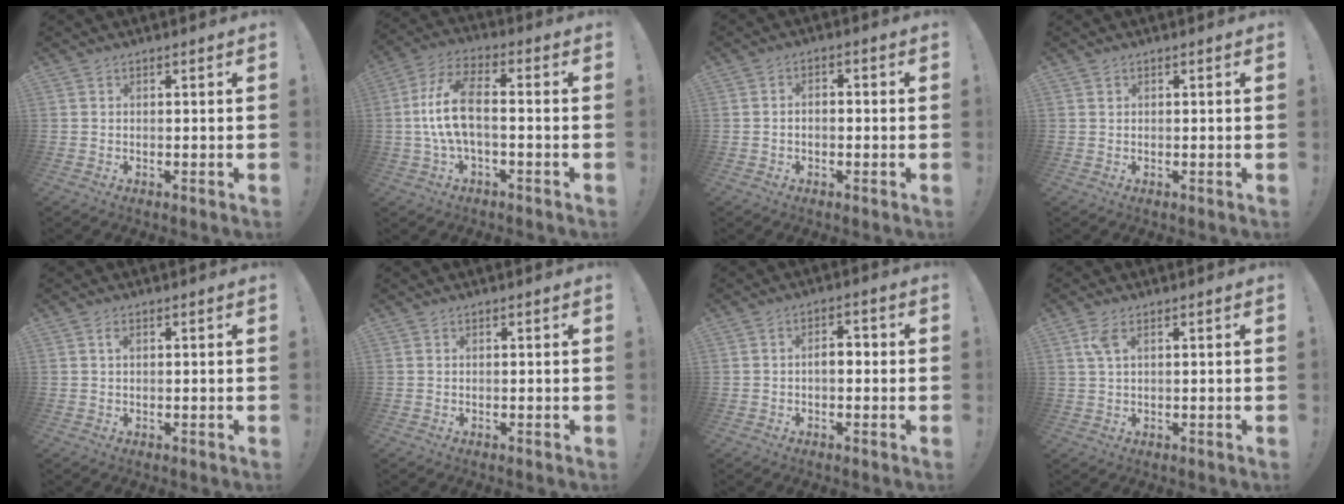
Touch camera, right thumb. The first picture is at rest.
{"total": 12.0, "force": [-1.1, 5.1, 10.8], "torque": [-0.213, 0.008, -0.021]}
{"total": 2.3, "force": [-1.6, 1.3, 1.2], "torque": [-0.017, 0.008, -0.029]}
{"total": 0.6, "force": [0.3, 0.5, 0.0], "torque": [0.006, -0.001, 0.006]}
{"total": 1.0, "force": [0.4, 0.6, 0.7], "torque": [-0.010, 0.002, 0.006]}
{"total": 0.0}
{"total": 4.2, "force": [-0.8, 2.4, 3.3], "torque": [-0.044, 0.008, -0.020]}
{"total": 3.4, "force": [1.5, 1.3, 2.8], "torque": [-0.055, 0.001, 0.026]}